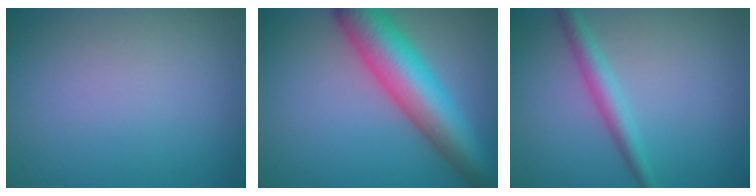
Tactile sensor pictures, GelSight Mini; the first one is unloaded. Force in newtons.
{"total": 8.6, "press": 8.6, "slide": 0.2}
{"total": 2.5, "press": 2.5, "slide": 0.1}